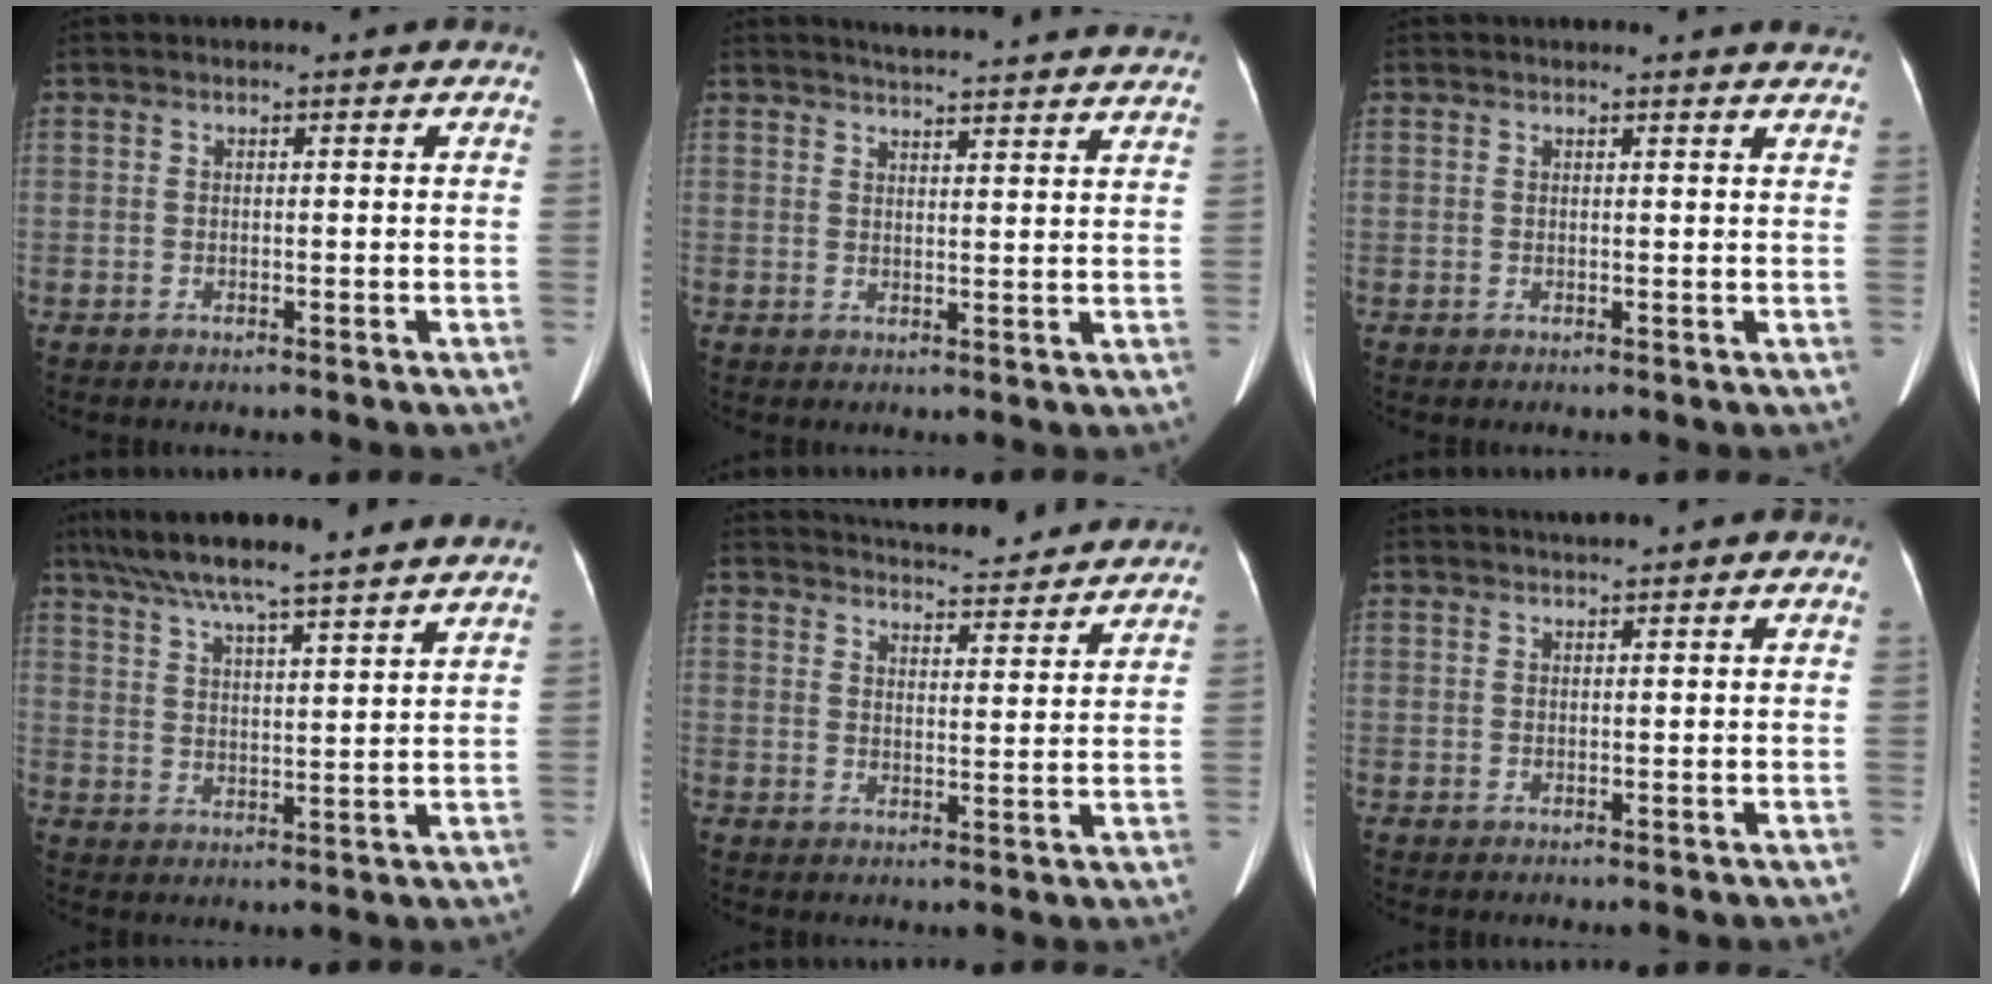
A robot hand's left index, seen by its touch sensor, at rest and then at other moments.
{"total": 9.0, "force": [8.7, 0.0, 2.5], "torque": [-0.033, 0.011, 0.088]}
{"total": 5.0, "force": [4.8, -0.3, 1.6], "torque": [-0.019, -0.001, 0.031]}
{"total": 17.1, "force": [14.6, -0.3, 9.0], "torque": [-0.159, 0.030, 0.213]}
{"total": 15.4, "force": [14.6, 2.4, 4.1], "torque": [-0.055, 0.008, 0.185]}
{"total": 1.0, "force": [0.6, 0.0, 0.8], "torque": [-0.012, 0.011, 0.012]}